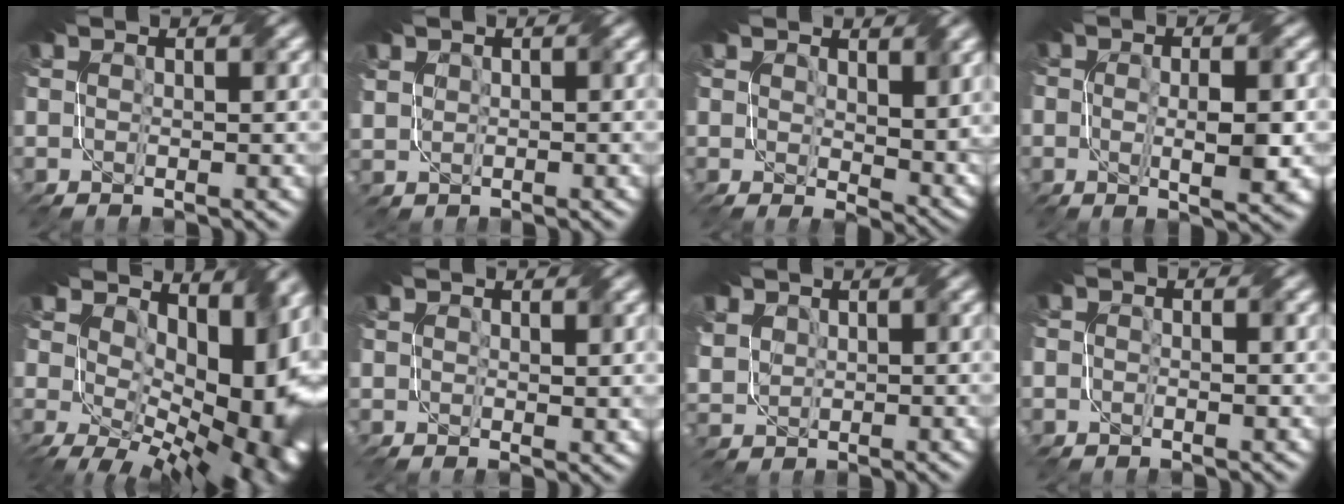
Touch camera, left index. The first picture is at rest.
{"total": 1.3, "force": [0.7, 0.8, -0.7], "torque": [0.003, 0.003, 0.024]}
{"total": 6.0, "force": [2.1, 3.8, 4.1], "torque": [-0.084, -0.024, 0.043]}
{"total": 4.5, "force": [-0.7, 1.7, 4.1], "torque": [-0.071, -0.009, -0.006]}
{"total": 15.5, "force": [2.0, 9.8, 11.9], "torque": [-0.169, -0.022, 0.061]}
{"total": 1.3, "force": [0.4, 0.7, 1.0], "torque": [-0.015, -0.008, 0.005]}
{"total": 3.5, "force": [2.0, 2.8, 0.5], "torque": [-0.046, 0.006, 0.058]}
{"total": 1.3, "force": [-0.7, 0.7, 0.7], "torque": [-0.007, -0.002, -0.009]}